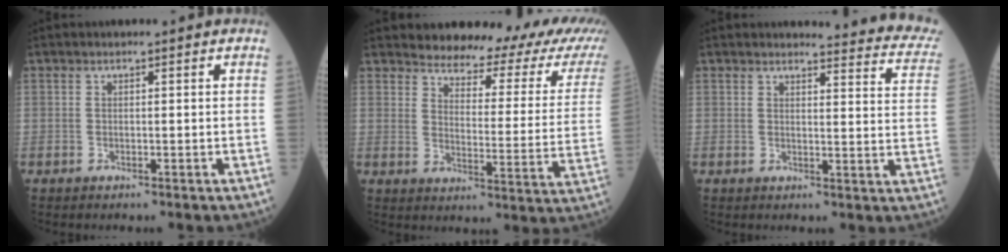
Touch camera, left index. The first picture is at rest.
{"total": 17.3, "force": [15.1, 3.8, 7.6], "torque": [-0.075, -0.042, 0.163]}
{"total": 13.0, "force": [12.8, 1.3, 1.9], "torque": [0.008, -0.093, 0.105]}